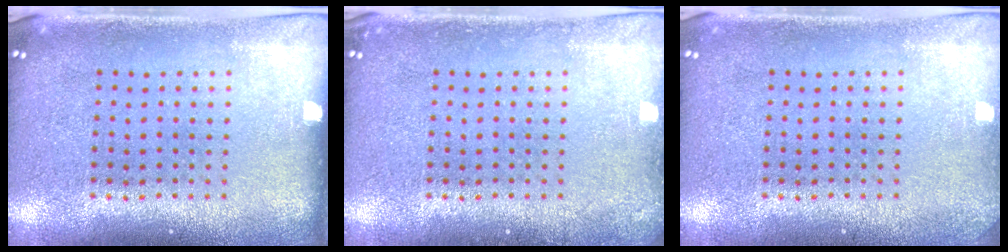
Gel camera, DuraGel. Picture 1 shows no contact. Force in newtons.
{"total": 0.8, "press": 0.8, "slide": 0.1}
{"total": 1.0, "press": 1.0, "slide": 0.1}